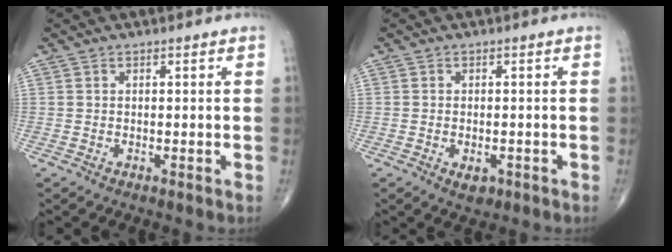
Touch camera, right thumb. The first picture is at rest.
{"total": 2.6, "force": [-1.1, 1.5, 1.8], "torque": [-0.020, 0.002, -0.010]}